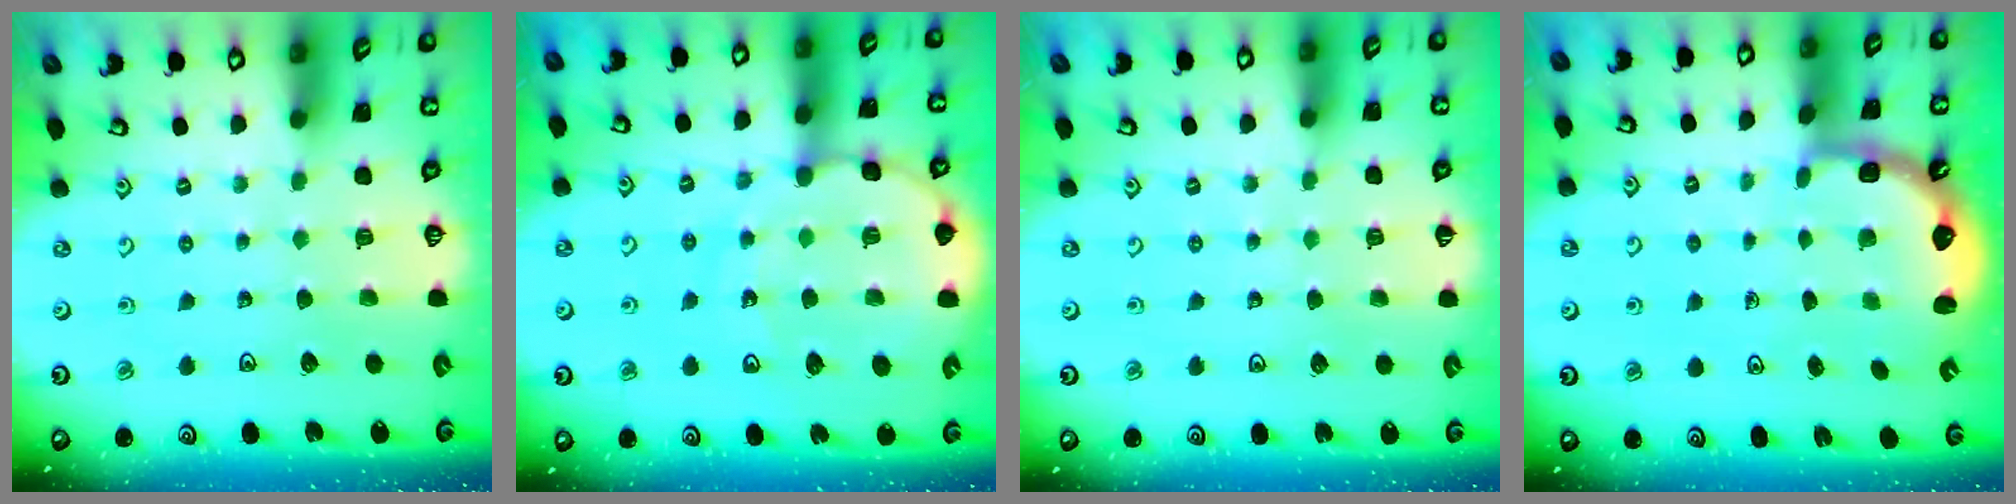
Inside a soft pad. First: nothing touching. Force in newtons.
{"total": 12.5, "press": 12.0, "slide": 3.3}
{"total": 2.2, "press": 2.1, "slide": 0.5}
{"total": 2.6, "press": 2.2, "slide": 1.4}